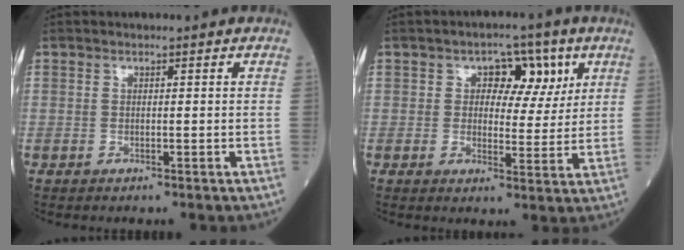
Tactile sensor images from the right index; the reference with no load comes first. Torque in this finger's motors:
{"motor_torque": [0.13, 0.12, 0.06, 0.01]}